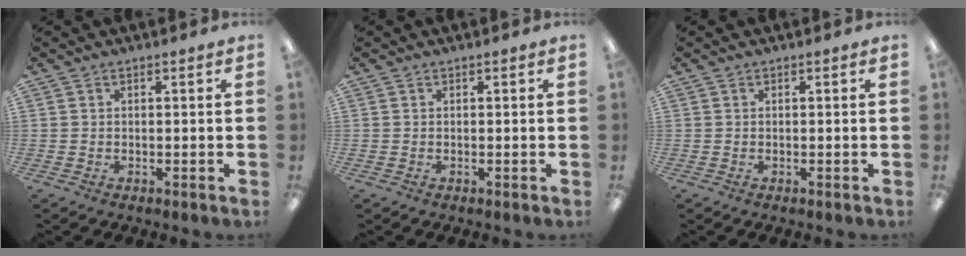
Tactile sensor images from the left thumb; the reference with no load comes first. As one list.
[{"total": 0.0}, {"total": 0.0}]